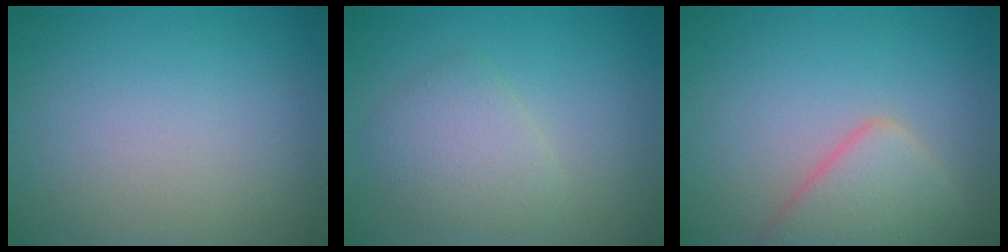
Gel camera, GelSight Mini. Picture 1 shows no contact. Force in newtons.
{"total": 2.9, "press": 2.9, "slide": 0.0}
{"total": 4.2, "press": 4.2, "slide": 0.2}